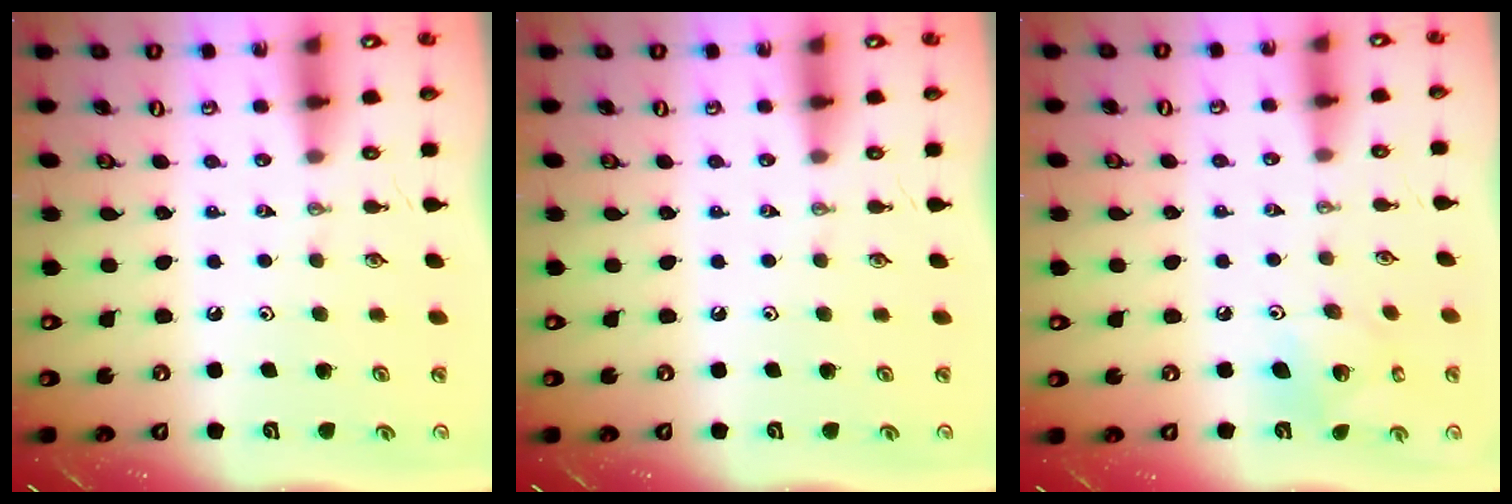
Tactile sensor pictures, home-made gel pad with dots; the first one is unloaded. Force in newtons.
{"total": 0.0}
{"total": 7.8, "press": 7.7, "slide": 0.5}